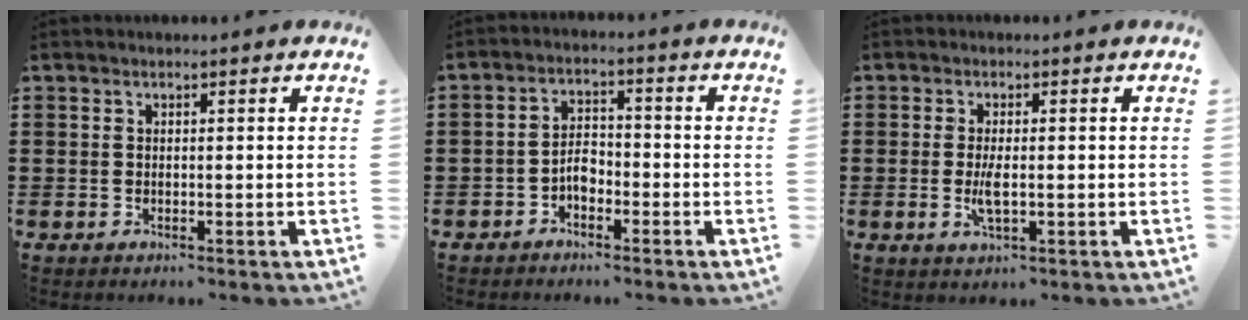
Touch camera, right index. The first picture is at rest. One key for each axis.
{"total": 3.3, "fx": -1.7, "fy": 1.8, "fz": 2.1, "tx": -0.049, "ty": 0.004, "tz": -0.037}
{"total": 3.3, "fx": -0.5, "fy": 1.0, "fz": 3.1, "tx": -0.069, "ty": -0.006, "tz": -0.013}